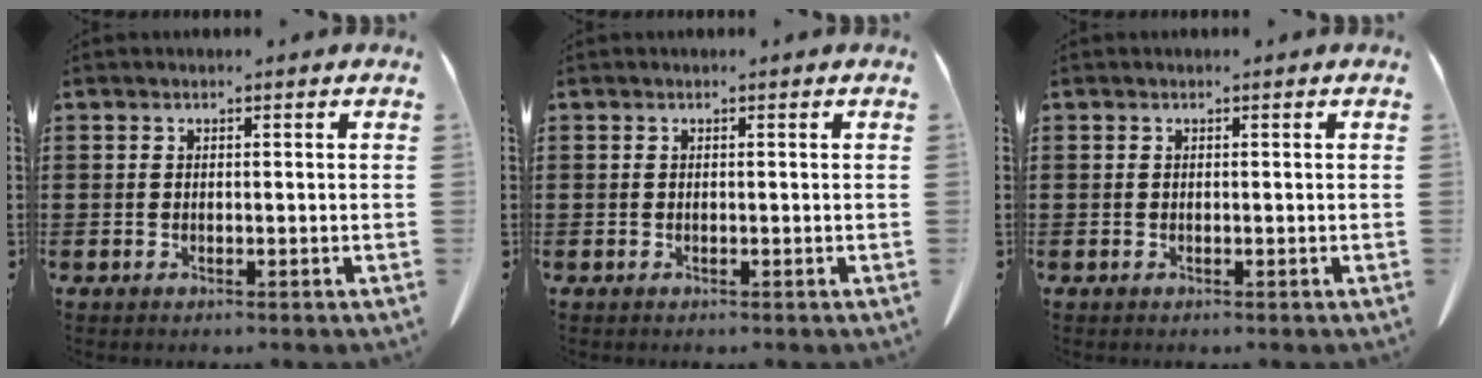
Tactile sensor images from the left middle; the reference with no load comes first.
{"total": 0.0}
{"total": 0.0}